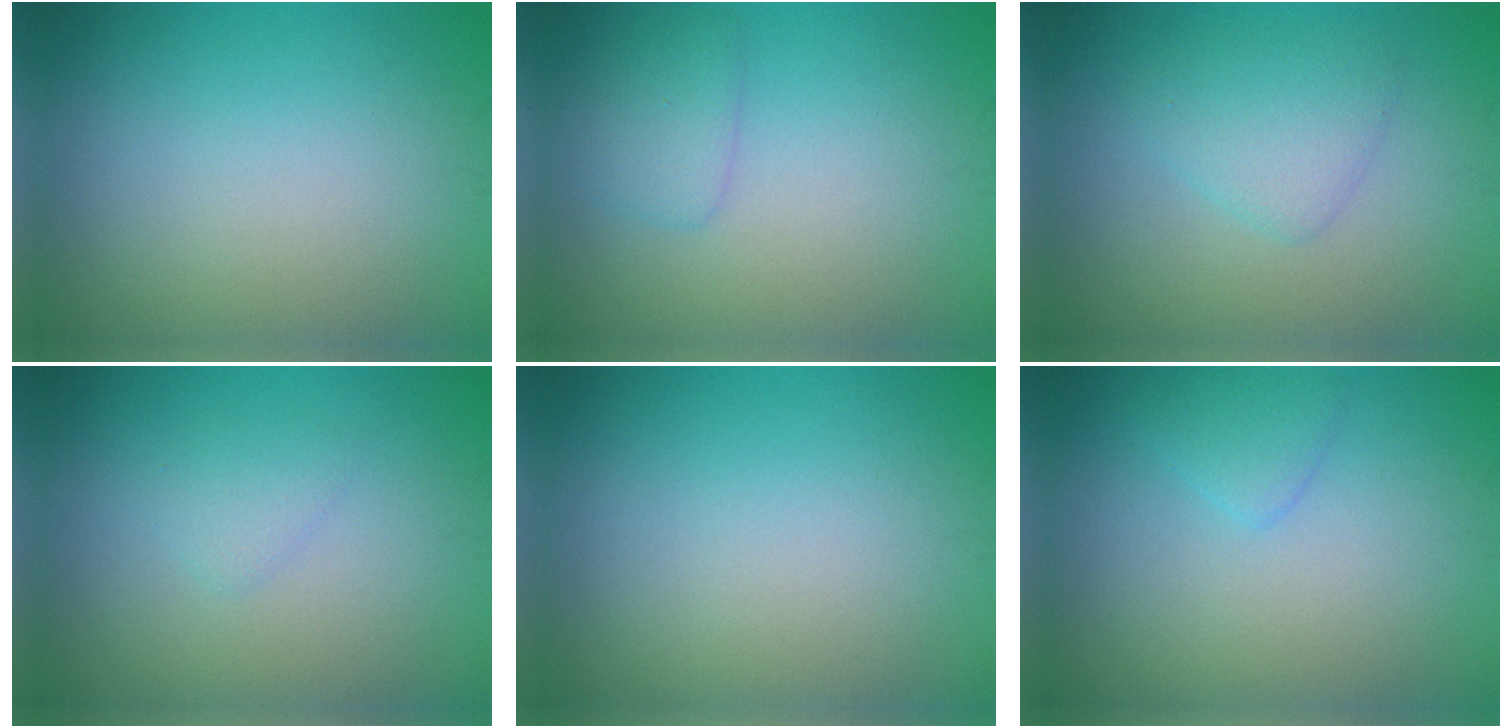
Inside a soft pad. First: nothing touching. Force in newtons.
{"total": 1.8, "press": 1.8, "slide": 0.1}
{"total": 2.6, "press": 2.6, "slide": 0.3}
{"total": 1.2, "press": 1.2, "slide": 0.1}
{"total": 0.0}
{"total": 1.5, "press": 1.5, "slide": 0.1}